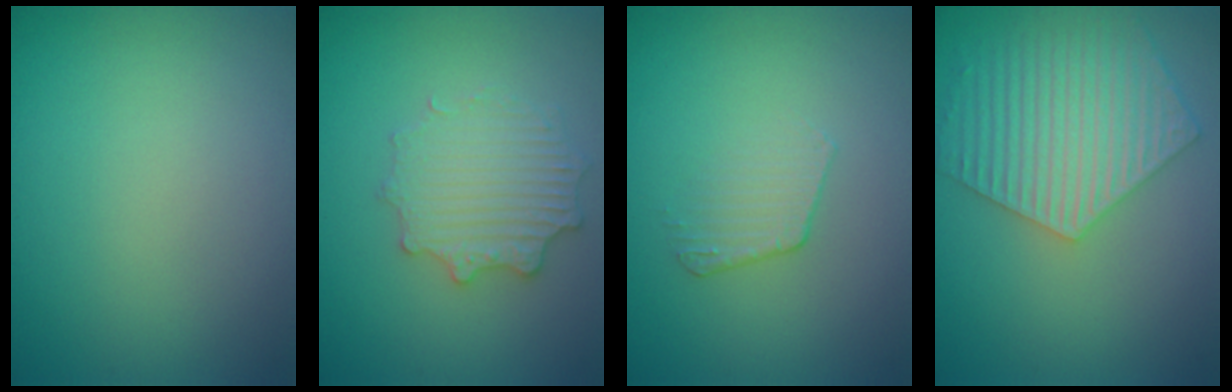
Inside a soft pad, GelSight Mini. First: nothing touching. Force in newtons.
{"total": 2.9, "press": 2.9, "slide": 0.2}
{"total": 1.5, "press": 0.7, "slide": 1.4}
{"total": 5.8, "press": 4.6, "slide": 3.5}